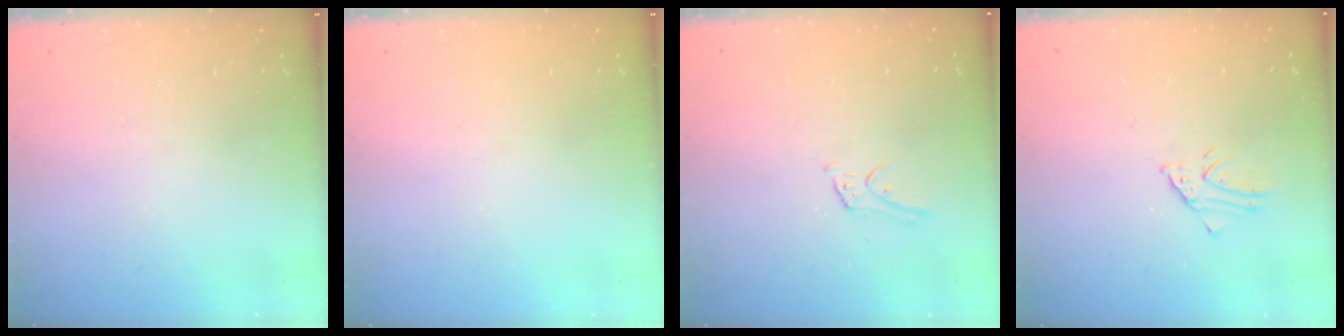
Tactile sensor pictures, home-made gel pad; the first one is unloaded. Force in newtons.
{"total": 0.0}
{"total": 5.2, "press": 5.2, "slide": 0.5}
{"total": 2.3, "press": 2.3, "slide": 0.1}